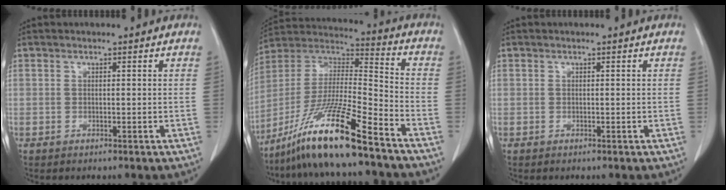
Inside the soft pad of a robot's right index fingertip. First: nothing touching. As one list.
[{"total": 17.2, "force": [-12.1, 0.2, 12.2], "torque": [-0.247, -0.016, -0.225]}, {"total": 0.0}]